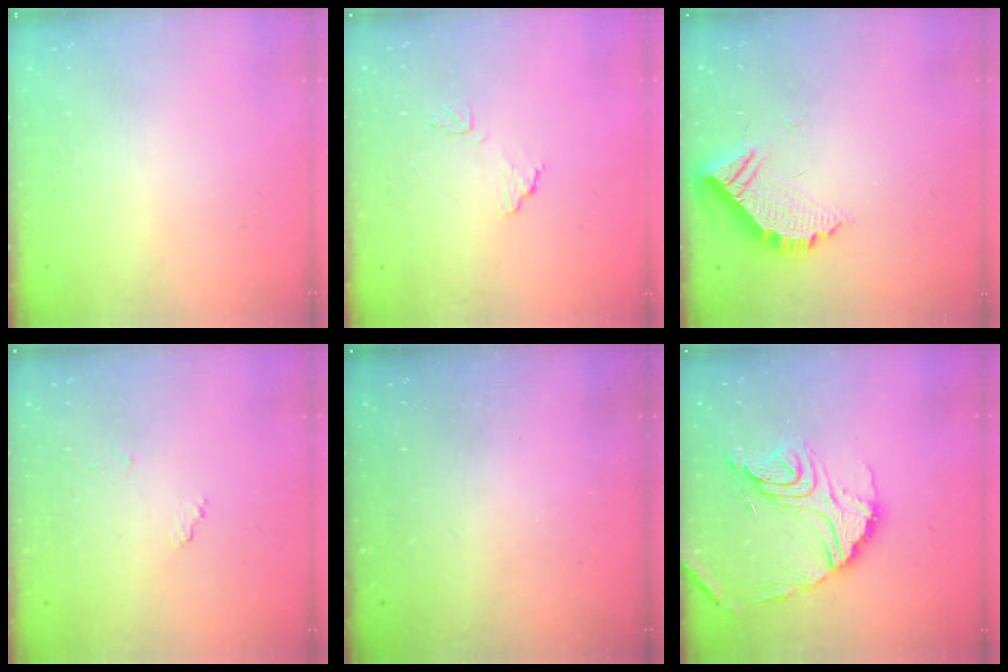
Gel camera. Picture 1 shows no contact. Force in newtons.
{"total": 8.7, "press": 8.6, "slide": 0.6}
{"total": 10.2, "press": 10.1, "slide": 0.6}
{"total": 6.9, "press": 6.9, "slide": 0.5}
{"total": 2.8, "press": 2.8, "slide": 0.3}
{"total": 17.2, "press": 17.1, "slide": 0.9}